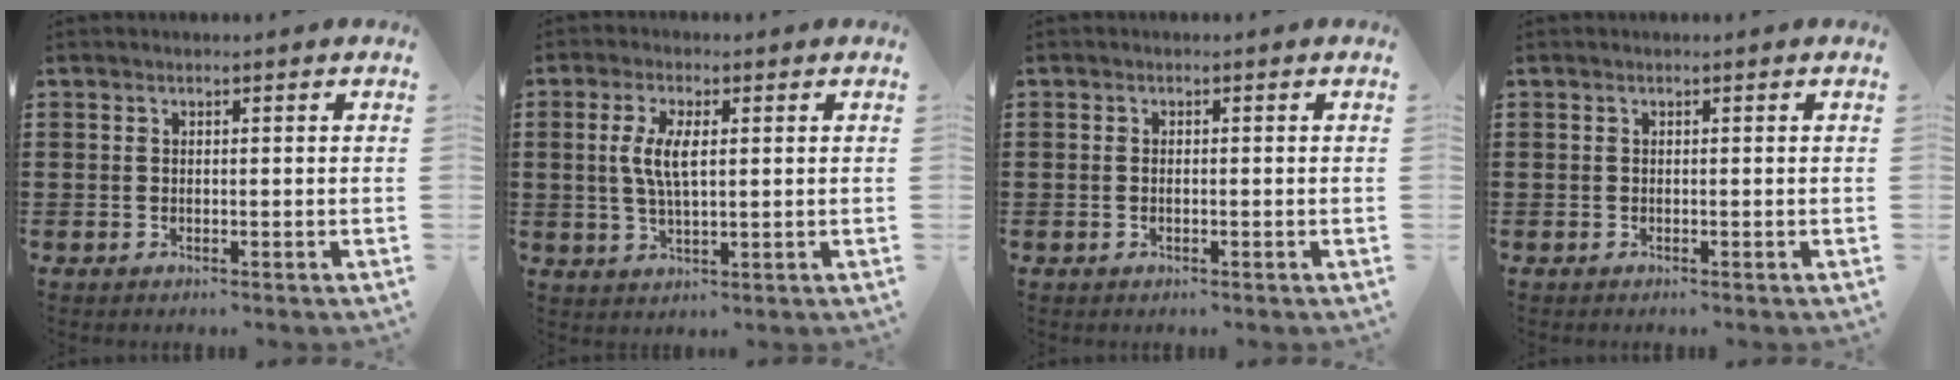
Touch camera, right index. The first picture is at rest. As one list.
[{"total": 5.4, "force": [0.9, 1.9, 4.9], "torque": [-0.107, 0.004, 0.011]}, {"total": 0.7, "force": [-0.1, 0.3, 0.6], "torque": [-0.015, -0.002, -0.002]}, {"total": 0.0}]